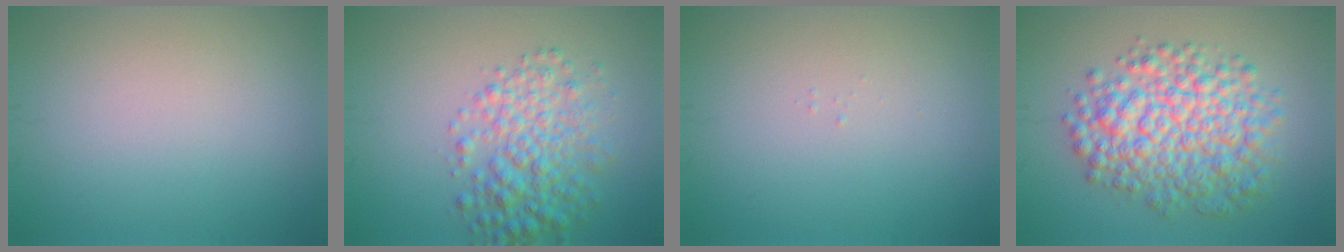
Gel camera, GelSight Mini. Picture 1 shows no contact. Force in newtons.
{"total": 4.9, "press": 4.9, "slide": 0.1}
{"total": 0.0}
{"total": 7.6, "press": 7.6, "slide": 0.2}